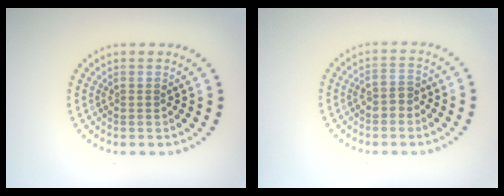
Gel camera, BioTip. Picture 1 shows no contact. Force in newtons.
{"total": 1.6, "press": 1.5, "slide": 0.5}